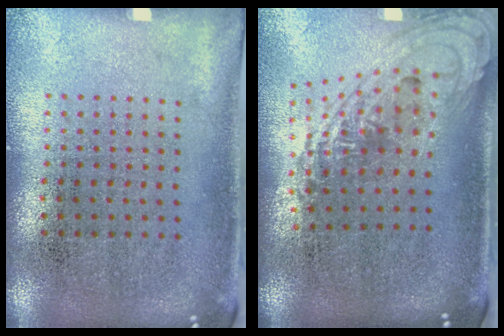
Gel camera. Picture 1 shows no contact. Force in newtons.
{"total": 1.7, "press": 1.3, "slide": 1.0}